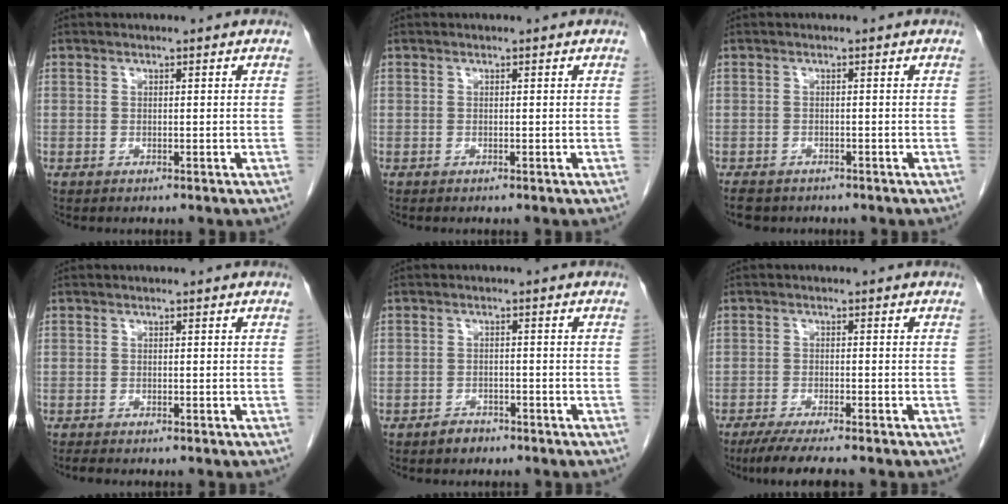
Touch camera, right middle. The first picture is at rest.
{"total": 0.0}
{"total": 4.2, "force": [-3.4, 2.1, 1.3], "torque": [-0.021, -0.004, -0.045]}
{"total": 0.9, "force": [-0.8, 0.1, 0.4], "torque": [-0.014, -0.004, -0.015]}
{"total": 1.9, "force": [-1.5, 1.0, 0.4], "torque": [-0.010, 0.003, -0.023]}
{"total": 6.6, "force": [-5.4, 0.2, 3.8], "torque": [-0.058, -0.017, -0.087]}